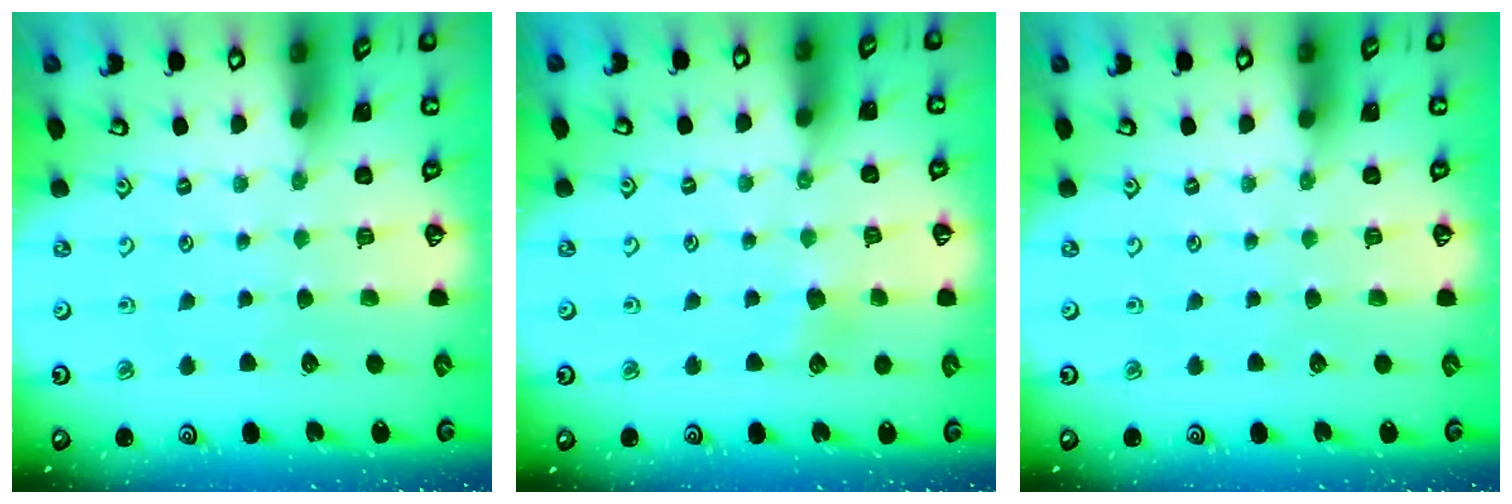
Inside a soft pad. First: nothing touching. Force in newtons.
{"total": 3.9, "press": 3.7, "slide": 1.0}
{"total": 0.0}